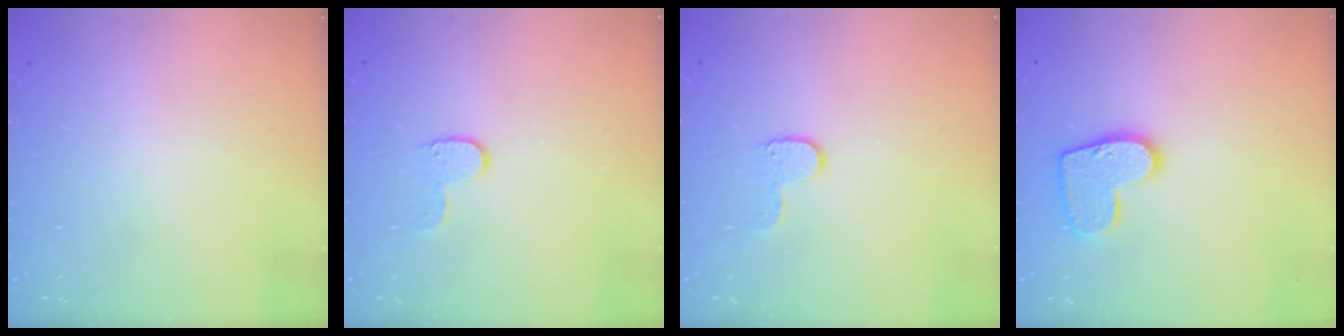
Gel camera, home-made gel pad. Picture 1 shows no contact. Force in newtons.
{"total": 7.2, "press": 7.2, "slide": 0.4}
{"total": 7.2, "press": 7.2, "slide": 0.4}
{"total": 12.0, "press": 11.9, "slide": 0.7}